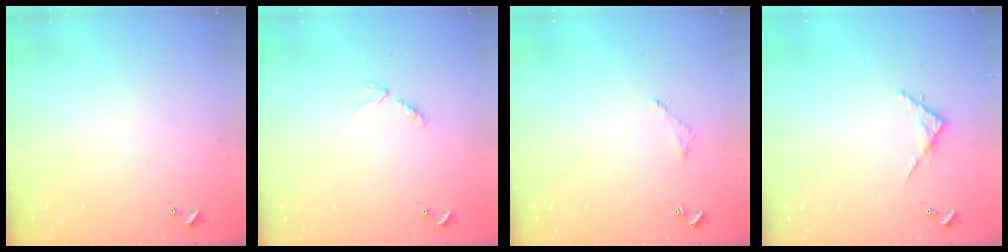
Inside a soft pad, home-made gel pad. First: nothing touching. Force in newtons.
{"total": 4.2, "press": 4.2, "slide": 0.6}
{"total": 2.0, "press": 2.0, "slide": 0.2}
{"total": 3.8, "press": 3.8, "slide": 0.3}